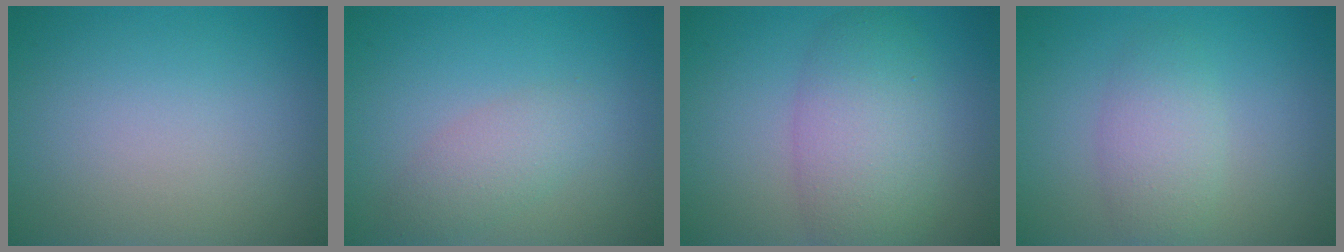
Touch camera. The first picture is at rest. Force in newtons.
{"total": 2.3, "press": 2.3, "slide": 0.1}
{"total": 5.7, "press": 5.7, "slide": 0.3}
{"total": 3.0, "press": 3.0, "slide": 0.0}